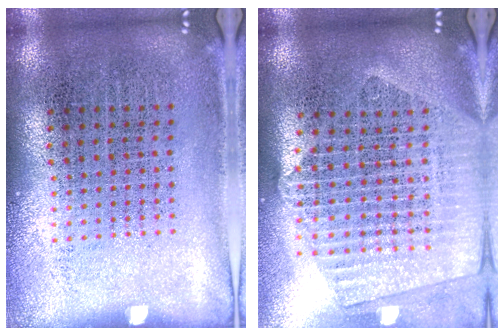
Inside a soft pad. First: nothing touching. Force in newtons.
{"total": 2.3, "press": 2.1, "slide": 1.1}